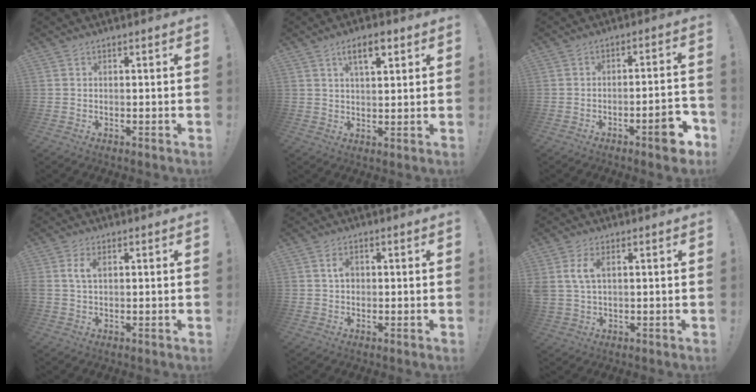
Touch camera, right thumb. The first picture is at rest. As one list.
[{"total": 6.7, "force": [3.4, 2.6, 5.2], "torque": [-0.078, -0.005, 0.054]}, {"total": 8.2, "force": [-4.4, 2.0, 6.6], "torque": [-0.078, 0.018, -0.073]}, {"total": 3.7, "force": [1.0, 2.2, 2.9], "torque": [-0.056, 0.007, 0.018]}, {"total": 2.9, "force": [0.4, 2.0, 2.1], "torque": [-0.026, 0.001, 0.003]}, {"total": 6.1, "force": [1.9, 3.3, 4.7], "torque": [-0.102, 0.003, 0.035]}]